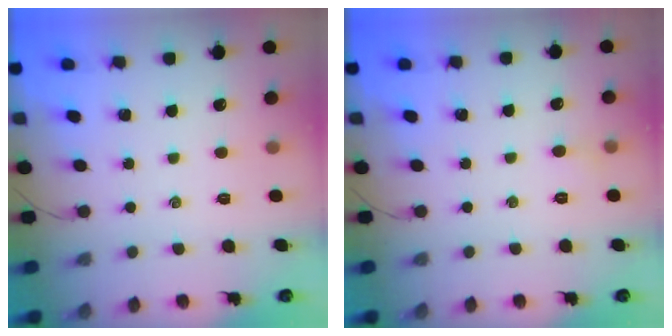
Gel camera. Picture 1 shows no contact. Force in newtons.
{"total": 2.8, "press": 2.6, "slide": 1.0}